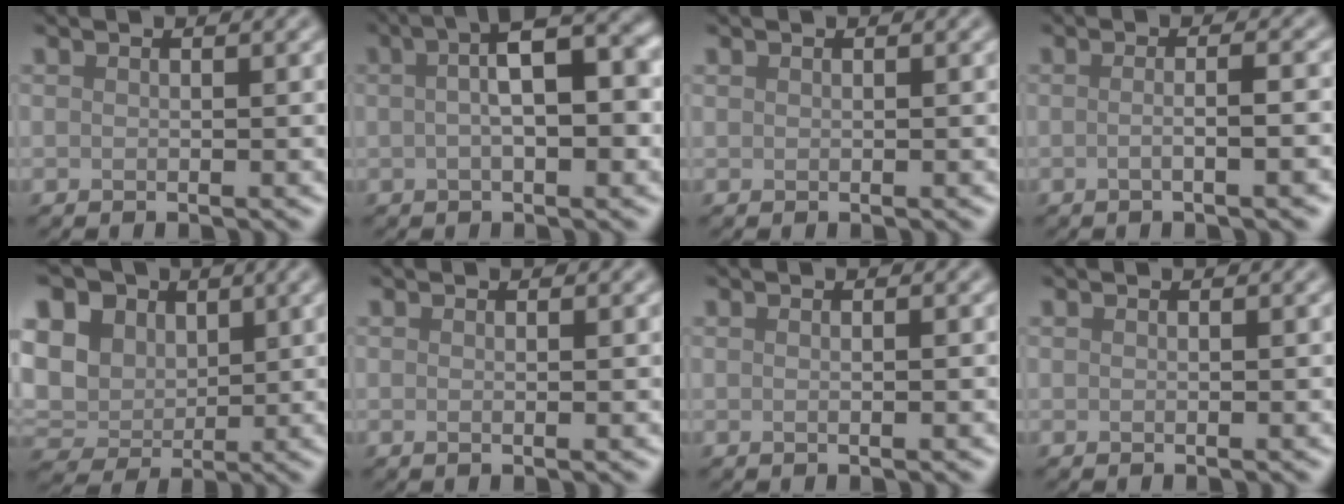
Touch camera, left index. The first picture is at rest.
{"total": 7.3, "force": [1.2, 2.5, 6.7], "torque": [-0.096, 0.021, 0.010]}
{"total": 0.0}
{"total": 4.2, "force": [-0.3, 1.6, 3.9], "torque": [-0.018, 0.004, -0.020]}
{"total": 12.2, "force": [4.8, 9.5, 6.1], "torque": [-0.151, 0.027, 0.083]}
{"total": 0.7, "force": [0.0, 0.1, 0.7], "torque": [-0.009, -0.002, -0.001]}
{"total": 0.9, "force": [0.0, 0.2, 0.9], "torque": [-0.012, -0.002, -0.001]}
{"total": 0.0}